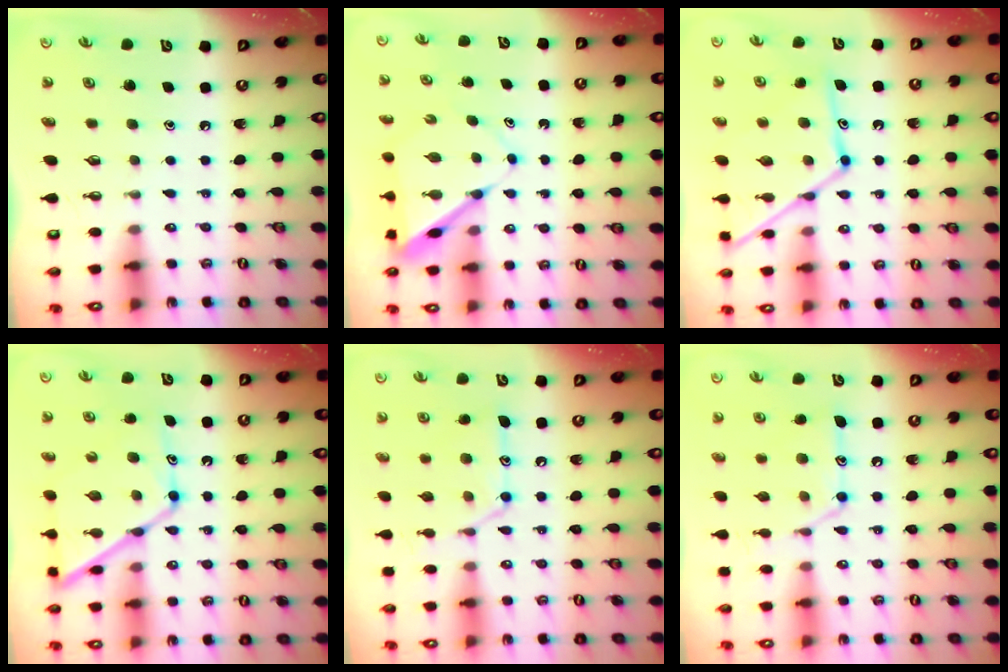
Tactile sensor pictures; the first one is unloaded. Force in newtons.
{"total": 7.2, "press": 7.1, "slide": 0.6}
{"total": 15.7, "press": 15.6, "slide": 1.4}
{"total": 14.6, "press": 14.6, "slide": 1.0}
{"total": 15.1, "press": 15.1, "slide": 1.1}
{"total": 15.1, "press": 15.1, "slide": 1.1}